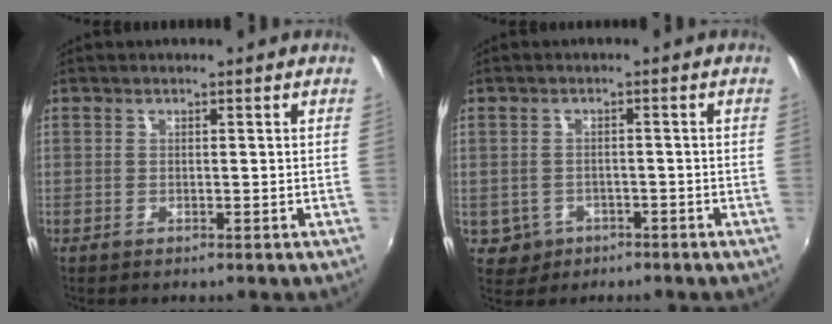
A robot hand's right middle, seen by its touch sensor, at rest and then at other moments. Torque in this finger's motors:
{"motor_torque": [-0.22, 0.04, -0.01, -0.01]}